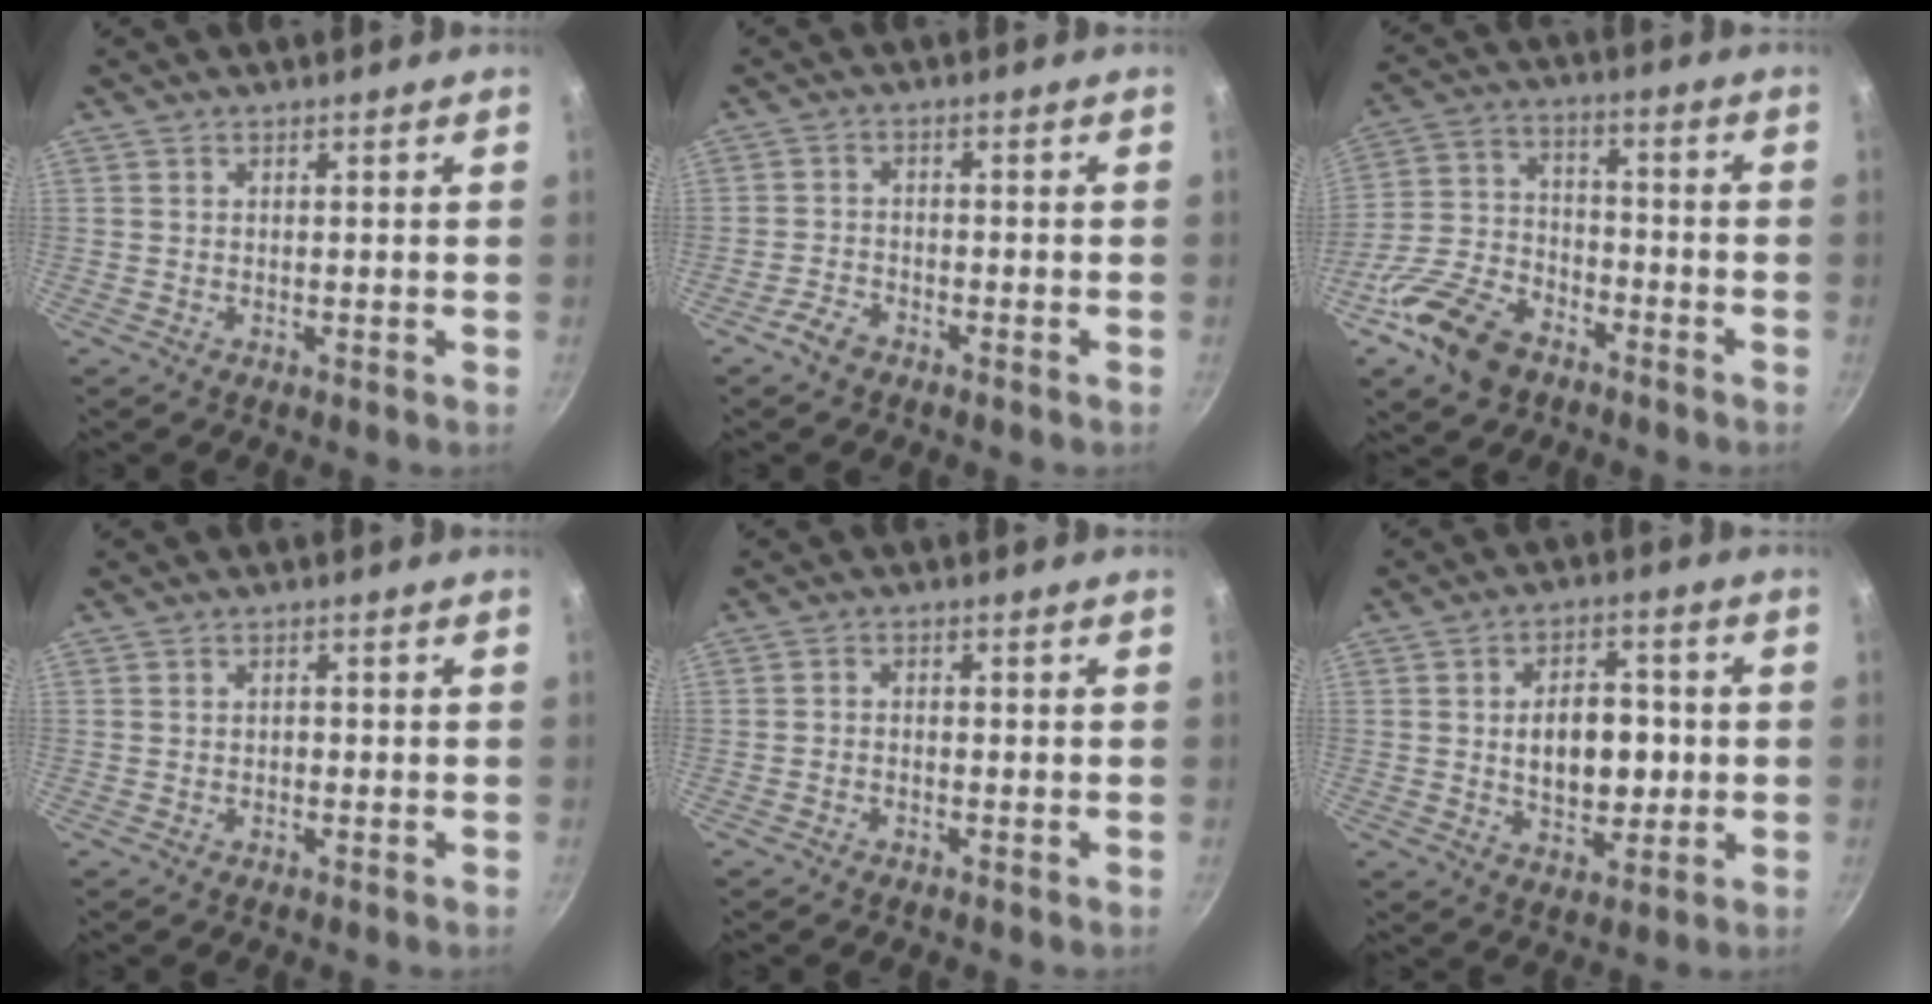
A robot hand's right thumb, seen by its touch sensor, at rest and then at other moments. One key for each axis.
{"total": 3.2, "fx": -2.6, "fy": 1.3, "fz": 1.5, "tx": -0.034, "ty": 0.022, "tz": -0.052}
{"total": 14.6, "fx": -8.8, "fy": 8.7, "fz": 7.8, "tx": -0.143, "ty": 0.052, "tz": -0.172}
{"total": 1.0, "fx": -0.2, "fy": 0.7, "fz": 0.7, "tx": -0.009, "ty": 0.005, "tz": -0.004}
{"total": 1.3, "fx": -1.0, "fy": 0.6, "fz": 0.6, "tx": -0.013, "ty": 0.010, "tz": -0.021}
{"total": 11.1, "fx": 0.0, "fy": 7.1, "fz": 8.5, "tx": -0.097, "ty": 0.008, "tz": 0.002}